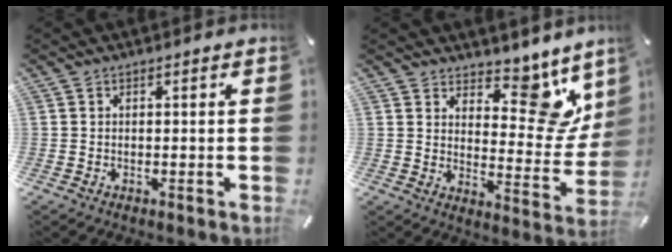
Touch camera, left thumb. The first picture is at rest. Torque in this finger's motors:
{"motor_torque": [0.74, -0.09, 0.28, -0.05, 0.05]}